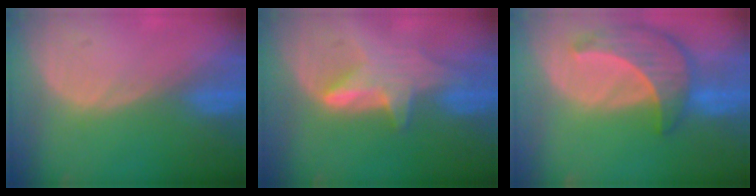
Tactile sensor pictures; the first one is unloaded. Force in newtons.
{"total": 6.0, "press": 5.9, "slide": 1.1}
{"total": 8.7, "press": 7.9, "slide": 3.7}